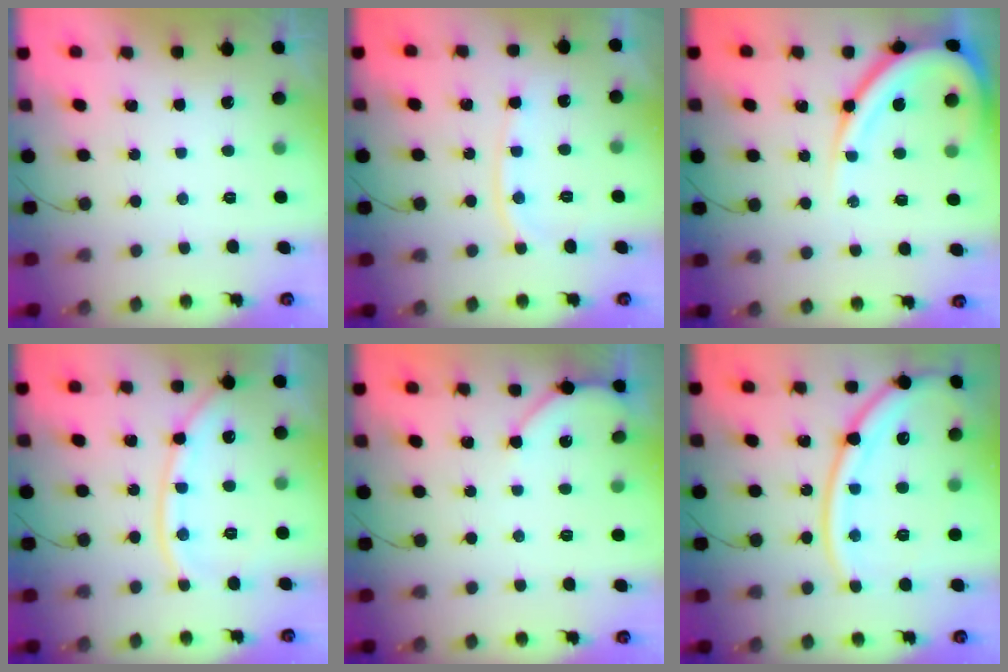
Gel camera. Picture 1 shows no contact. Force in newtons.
{"total": 8.4, "press": 8.3, "slide": 1.2}
{"total": 14.9, "press": 14.8, "slide": 1.5}
{"total": 12.7, "press": 12.6, "slide": 1.7}
{"total": 5.0, "press": 4.9, "slide": 0.7}
{"total": 17.8, "press": 17.7, "slide": 2.0}